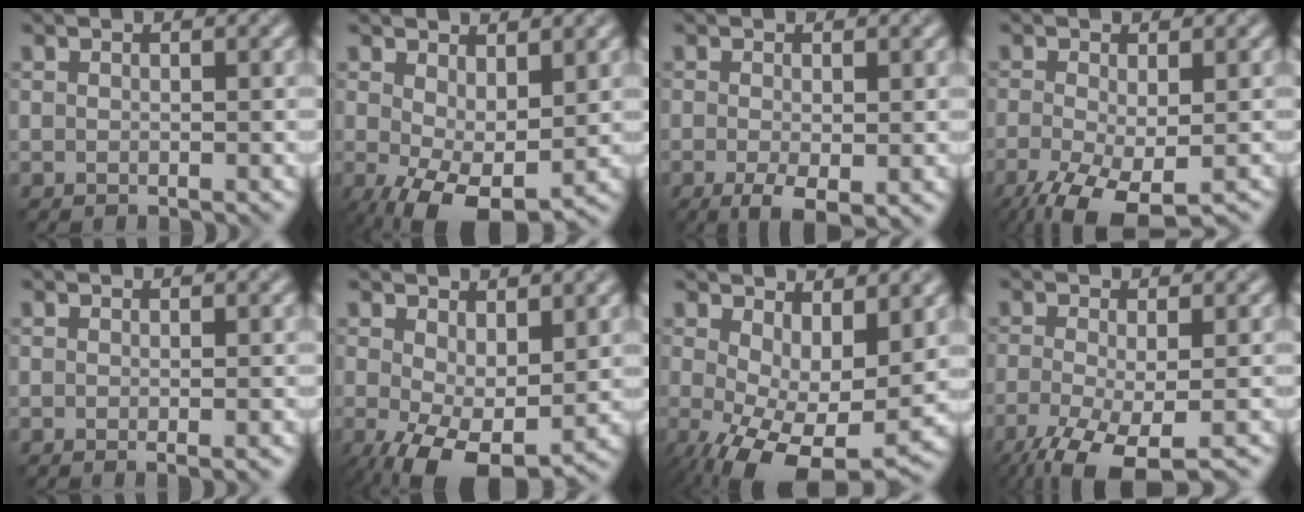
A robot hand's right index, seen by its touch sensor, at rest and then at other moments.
{"total": 6.6, "force": [-1.0, 3.3, 5.7], "torque": [-0.112, -0.015, -0.007]}
{"total": 3.4, "force": [-1.1, 1.1, 3.0], "torque": [-0.051, -0.011, -0.018]}
{"total": 6.8, "force": [-3.4, 2.5, 5.4], "torque": [-0.119, -0.021, -0.056]}
{"total": 1.0, "force": [-0.3, 0.2, 0.9], "torque": [-0.012, -0.006, -0.004]}
{"total": 7.2, "force": [-1.6, 3.6, 6.1], "torque": [-0.124, -0.021, -0.017]}
{"total": 10.0, "force": [-1.7, 4.7, 8.7], "torque": [-0.151, -0.020, -0.019]}
{"total": 7.1, "force": [-4.2, 2.1, 5.3], "torque": [-0.111, -0.024, -0.075]}